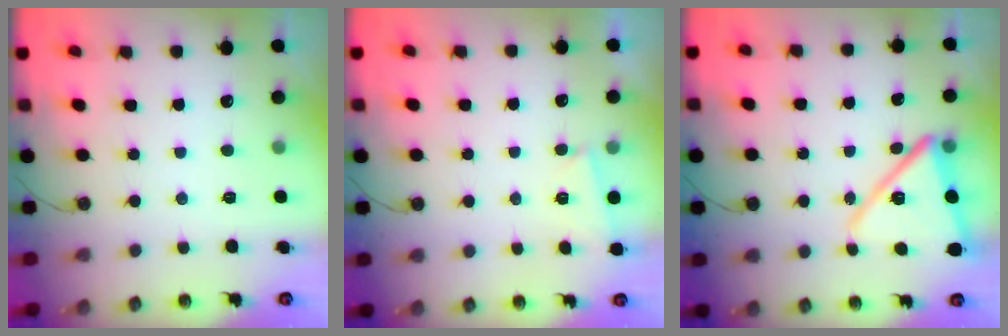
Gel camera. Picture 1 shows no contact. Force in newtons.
{"total": 2.1, "press": 2.1, "slide": 0.5}
{"total": 15.2, "press": 15.2, "slide": 1.1}